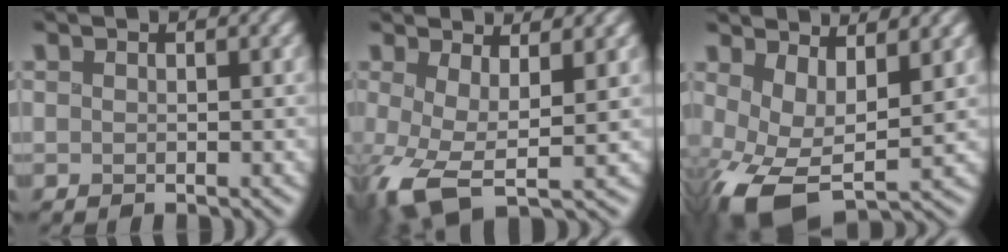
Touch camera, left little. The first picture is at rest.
{"total": 6.4, "force": [-1.2, 2.7, 5.7], "torque": [-0.118, -0.008, -0.027]}
{"total": 8.6, "force": [-1.4, 4.8, 7.0], "torque": [-0.148, -0.027, -0.018]}